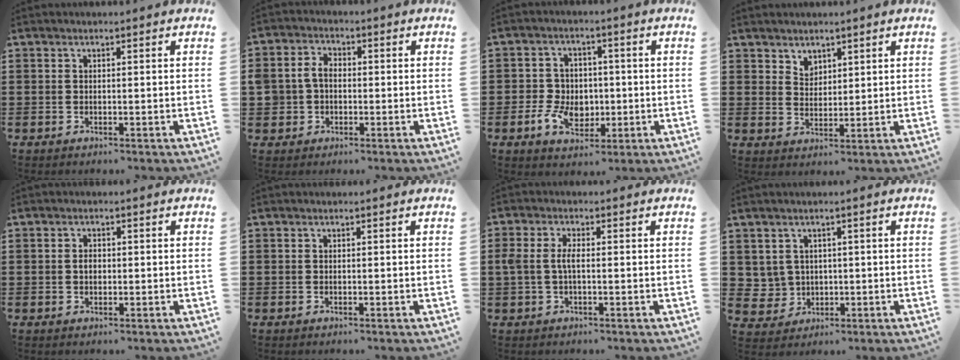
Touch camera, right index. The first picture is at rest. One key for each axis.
{"total": 3.6, "fx": -0.2, "fy": 3.1, "fz": 1.8, "tx": -0.052, "ty": 0.009, "tz": -0.009}
{"total": 6.2, "fx": -1.2, "fy": 4.9, "fz": 3.6, "tx": -0.086, "ty": 0.011, "tz": -0.023}
{"total": 3.0, "fx": 2.4, "fy": 1.7, "fz": -0.1, "tx": -0.007, "ty": 0.002, "tz": 0.047}
{"total": 1.6, "fx": -0.1, "fy": 1.1, "fz": 1.2, "tx": -0.024, "ty": 0.007, "tz": -0.004}
{"total": 0.0}
{"total": 3.1, "fx": -0.2, "fy": 1.3, "fz": 2.8, "tx": -0.074, "ty": -0.004, "tz": -0.011}
{"total": 3.1, "fx": 1.1, "fy": 2.9, "fz": 0.4, "tx": -0.024, "ty": 0.005, "tz": 0.021}